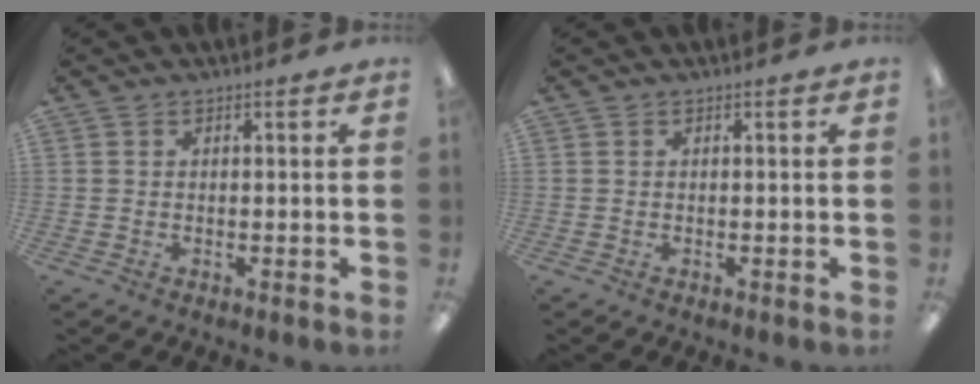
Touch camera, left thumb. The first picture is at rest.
{"total": 0.0}